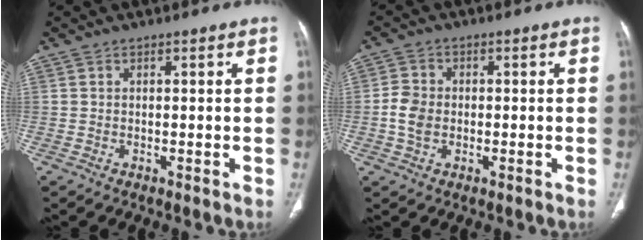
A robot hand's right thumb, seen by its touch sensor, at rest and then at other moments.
{"total": 4.6, "force": [-0.7, 3.5, 2.9], "torque": [-0.056, 0.008, -0.017]}